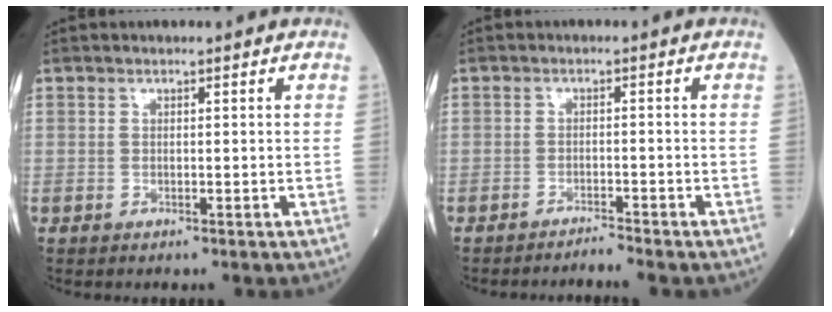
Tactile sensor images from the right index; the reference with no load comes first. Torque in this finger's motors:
{"motor_torque": [0.14, -0.20, 0.03, -0.01]}